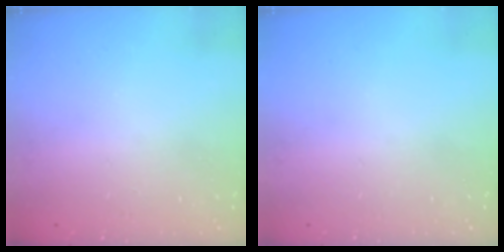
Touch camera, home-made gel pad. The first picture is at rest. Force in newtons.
{"total": 0.0}